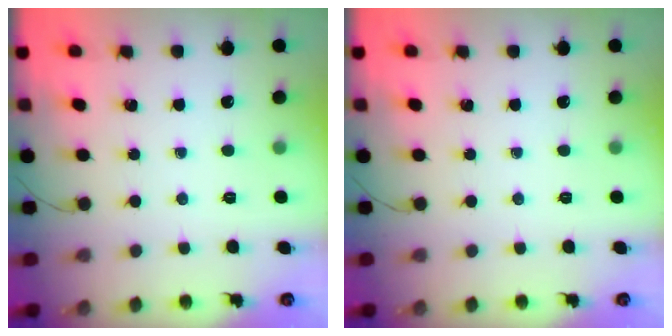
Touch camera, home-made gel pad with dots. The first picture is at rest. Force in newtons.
{"total": 0.0}